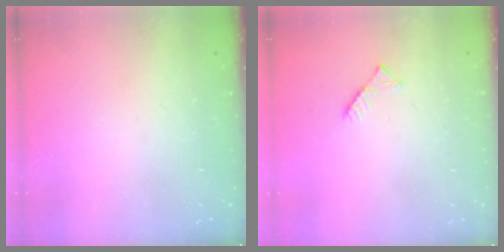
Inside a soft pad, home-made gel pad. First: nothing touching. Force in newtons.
{"total": 2.6, "press": 2.6, "slide": 0.4}